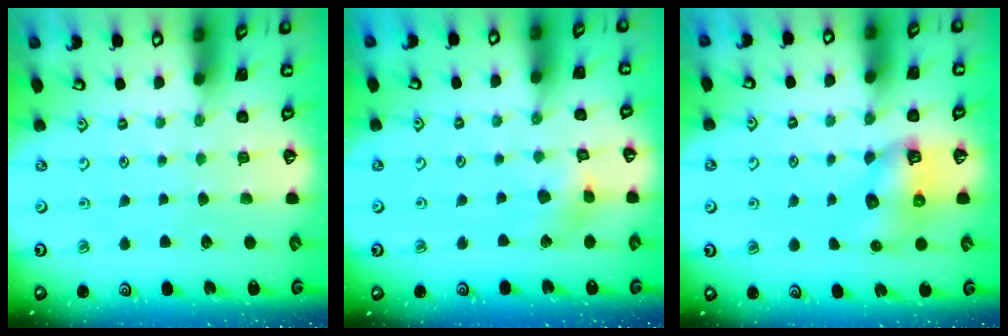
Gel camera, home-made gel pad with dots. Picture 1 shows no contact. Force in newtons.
{"total": 7.4, "press": 7.3, "slide": 0.7}
{"total": 7.8, "press": 7.8, "slide": 0.9}